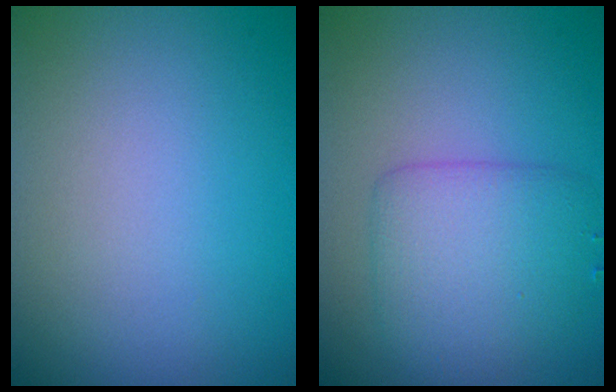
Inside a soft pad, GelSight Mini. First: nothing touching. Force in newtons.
{"total": 4.3, "press": 4.3, "slide": 0.0}